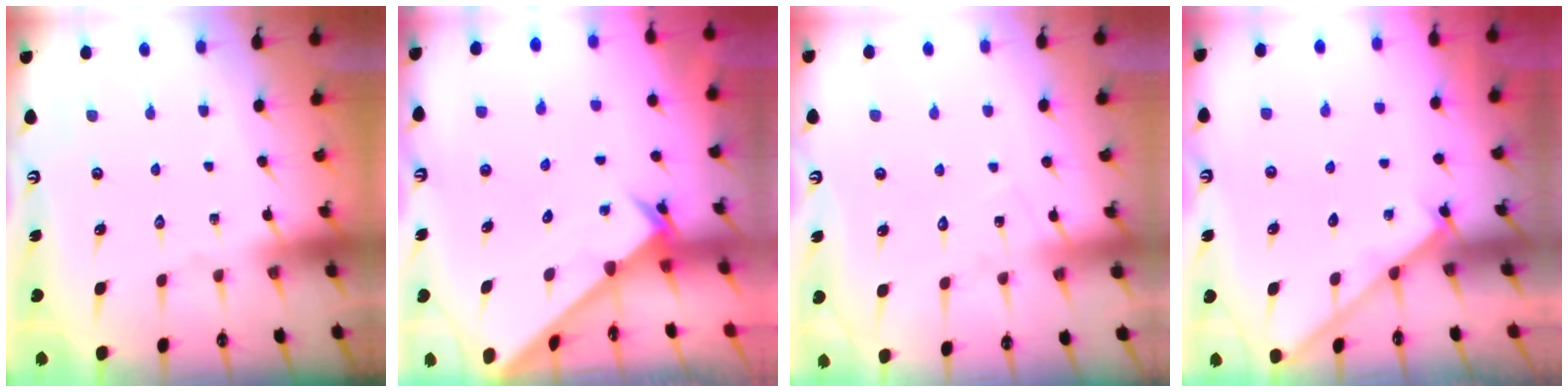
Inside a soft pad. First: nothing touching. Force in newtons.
{"total": 2.6, "press": 2.6, "slide": 0.2}
{"total": 6.7, "press": 6.7, "slide": 0.5}
{"total": 2.0, "press": 1.9, "slide": 0.3}